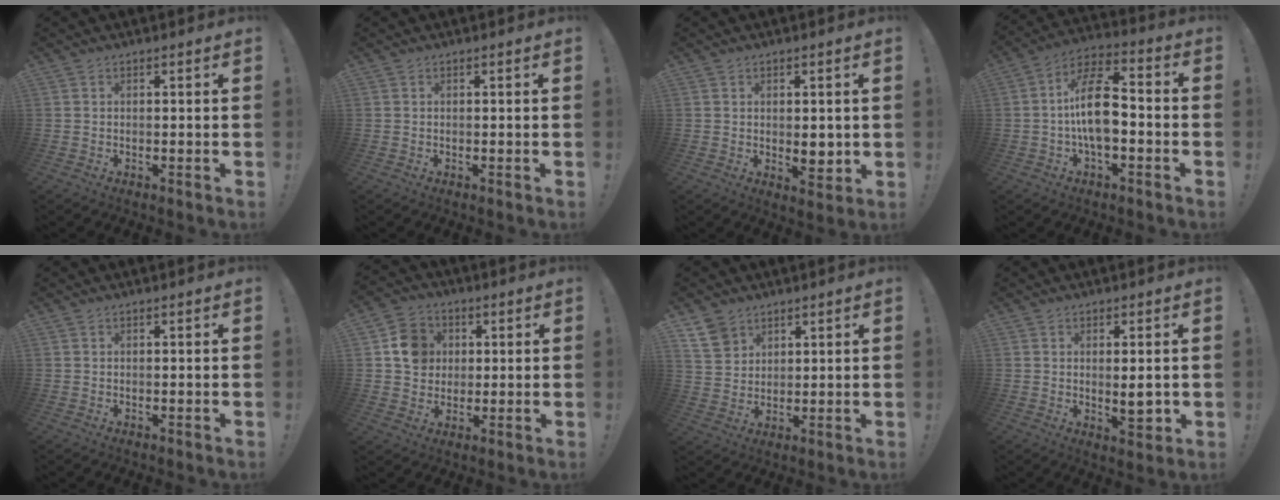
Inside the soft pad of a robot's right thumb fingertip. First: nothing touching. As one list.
[{"total": 0.0}, {"total": 4.5, "force": [0.3, 3.0, 3.3], "torque": [-0.030, -0.007, 0.006]}, {"total": 15.0, "force": [-1.7, 7.5, 12.9], "torque": [-0.240, 0.019, -0.031]}, {"total": 0.0}, {"total": 10.3, "force": [2.2, 9.4, 3.6], "torque": [-0.036, -0.003, 0.046]}, {"total": 7.7, "force": [5.2, 5.5, 1.7], "torque": [-0.028, -0.031, 0.104]}, {"total": 5.2, "force": [0.5, 1.6, 4.9], "torque": [-0.057, -0.015, 0.006]}]